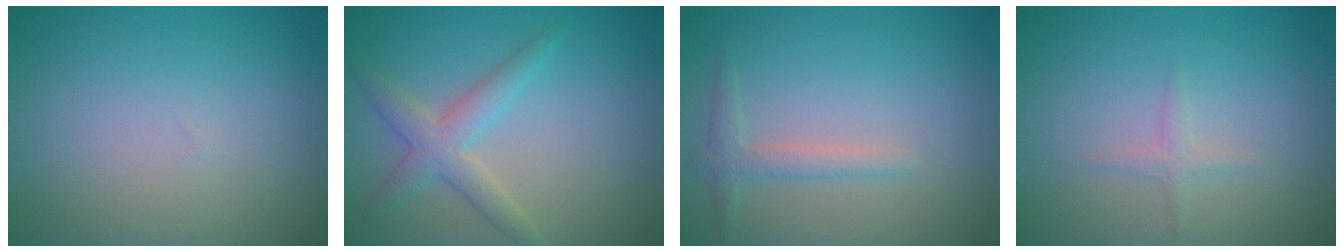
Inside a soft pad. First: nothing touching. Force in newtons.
{"total": 3.1, "press": 3.1, "slide": 0.1}
{"total": 1.8, "press": 1.7, "slide": 0.1}
{"total": 0.9, "press": 0.9, "slide": 0.0}